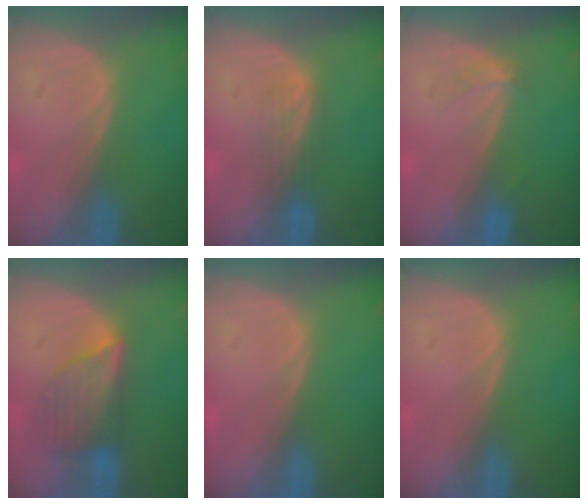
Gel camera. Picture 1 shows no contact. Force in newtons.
{"total": 2.6, "press": 2.6, "slide": 0.4}
{"total": 1.5, "press": 1.4, "slide": 0.3}
{"total": 6.1, "press": 6.1, "slide": 0.3}
{"total": 0.0}
{"total": 0.0}